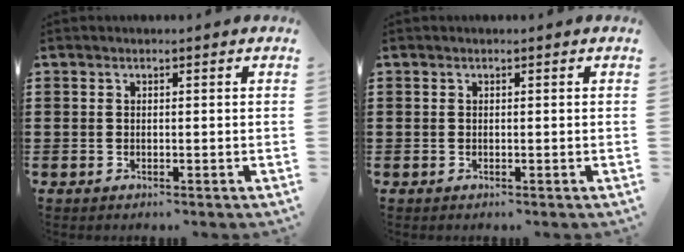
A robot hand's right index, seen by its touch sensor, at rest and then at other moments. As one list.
[{"total": 0.0}]